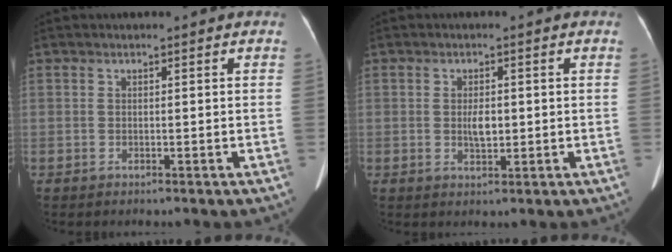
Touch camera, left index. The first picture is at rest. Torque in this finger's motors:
{"motor_torque": [0.99, 0.10, 0.58, 0.11]}